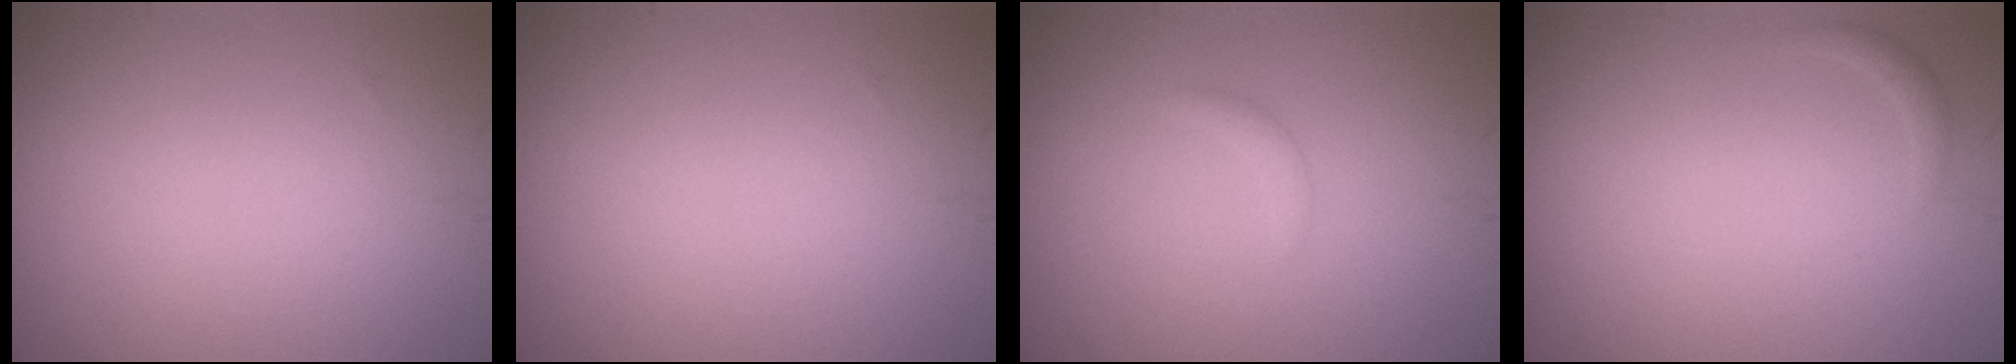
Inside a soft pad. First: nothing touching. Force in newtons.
{"total": 0.0}
{"total": 0.7, "press": 0.7, "slide": 0.1}
{"total": 0.6, "press": 0.6, "slide": 0.1}